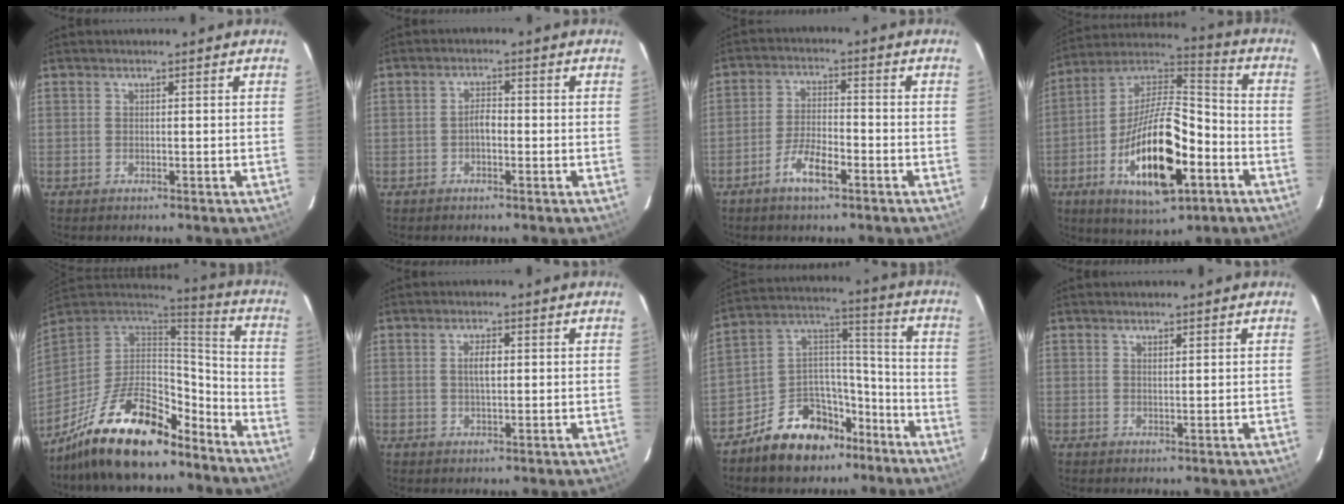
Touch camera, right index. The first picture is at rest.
{"total": 2.1, "force": [-0.8, 1.1, 1.6], "torque": [-0.032, 0.008, -0.017]}
{"total": 6.5, "force": [-4.0, 1.9, 4.7], "torque": [-0.103, 0.001, -0.074]}
{"total": 21.0, "force": [-8.0, 7.8, 17.8], "torque": [-0.339, -0.012, -0.134]}
{"total": 23.5, "force": [-16.7, 8.9, 13.9], "torque": [-0.269, -0.010, -0.274]}
{"total": 3.0, "force": [0.3, 1.2, 2.7], "torque": [-0.050, 0.002, 0.006]}
{"total": 15.5, "force": [-10.1, 9.6, 6.9], "torque": [-0.138, 0.066, -0.148]}
{"total": 0.9, "force": [0.6, 0.3, 0.6], "torque": [-0.010, 0.002, 0.011]}